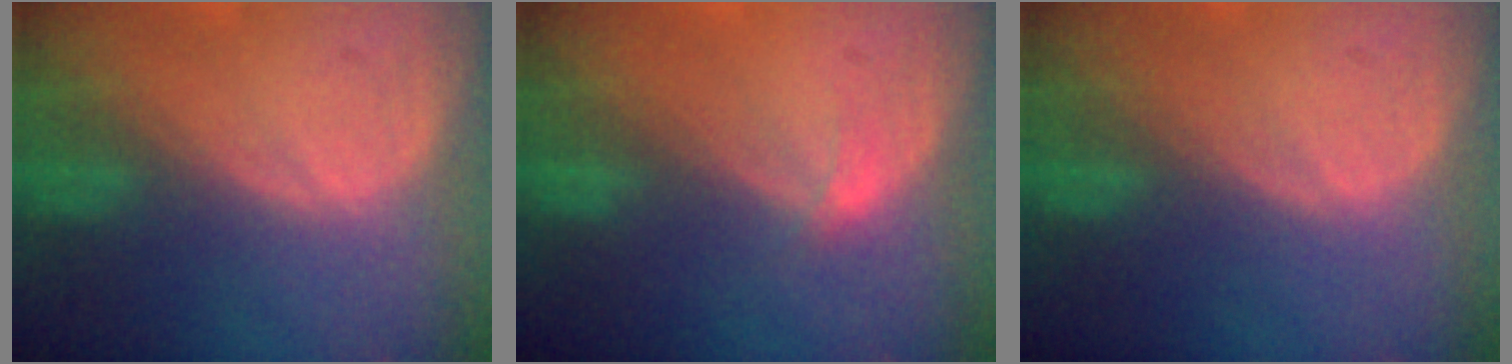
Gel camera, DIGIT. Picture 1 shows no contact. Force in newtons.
{"total": 1.0, "press": 1.0, "slide": 0.1}
{"total": 0.0}